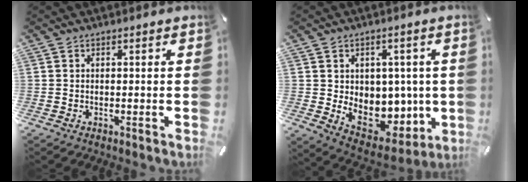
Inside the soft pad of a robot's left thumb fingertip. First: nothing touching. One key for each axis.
{"total": 10.8, "fx": 0.3, "fy": 9.0, "fz": 5.9, "tx": -0.068, "ty": -0.028, "tz": 0.024}